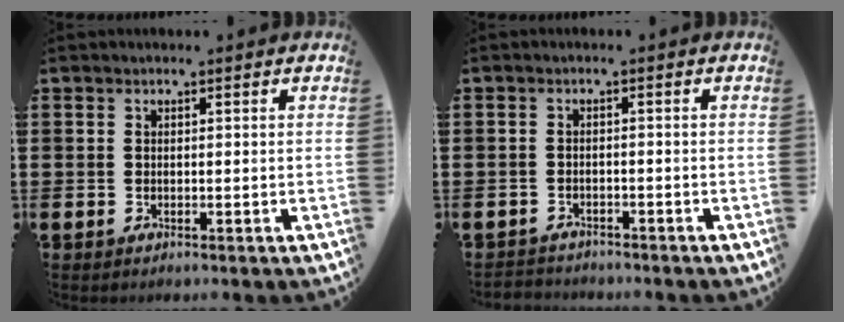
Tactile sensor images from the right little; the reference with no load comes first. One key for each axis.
{"total": 1.3, "fx": -1.3, "fy": 0.2, "fz": -0.2, "tx": 0.000, "ty": 0.003, "tz": -0.029}